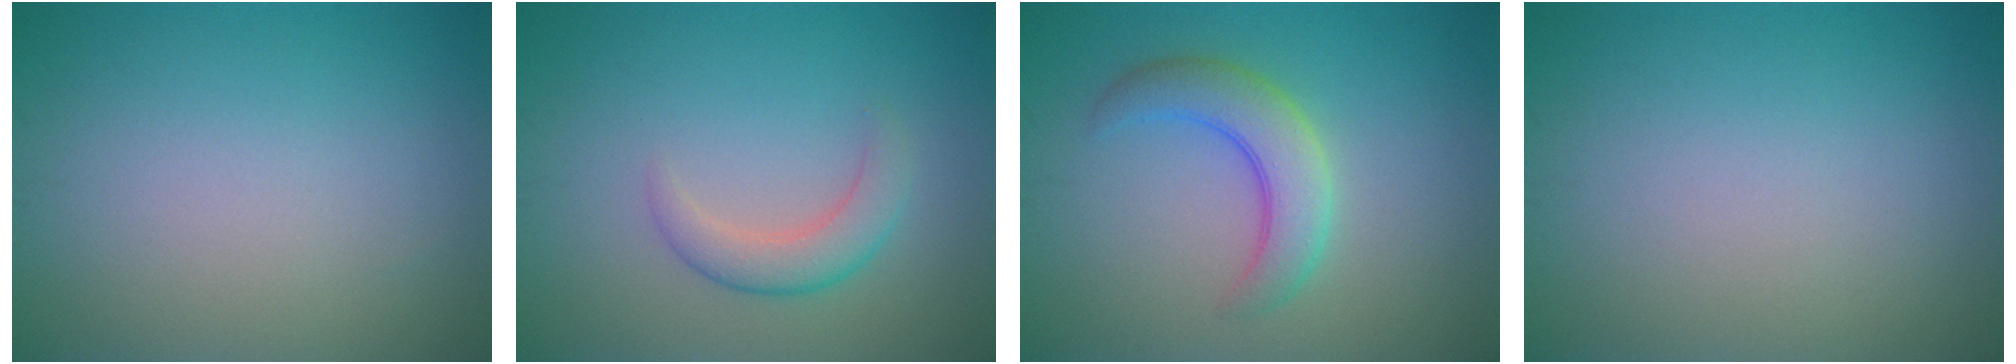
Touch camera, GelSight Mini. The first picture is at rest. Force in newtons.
{"total": 2.1, "press": 2.0, "slide": 0.2}
{"total": 4.3, "press": 4.2, "slide": 0.2}
{"total": 0.0}